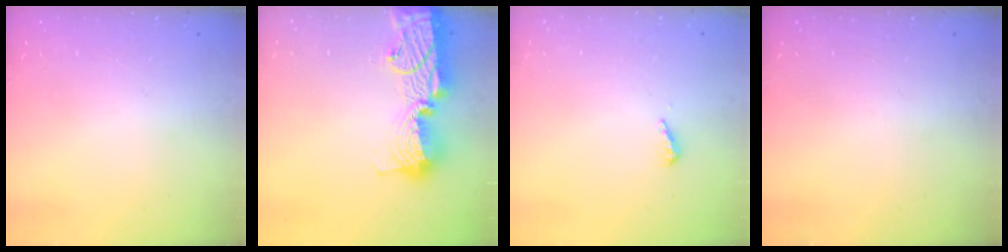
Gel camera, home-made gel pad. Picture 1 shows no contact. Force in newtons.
{"total": 17.5, "press": 17.4, "slide": 1.3}
{"total": 4.3, "press": 4.2, "slide": 0.6}
{"total": 0.0}